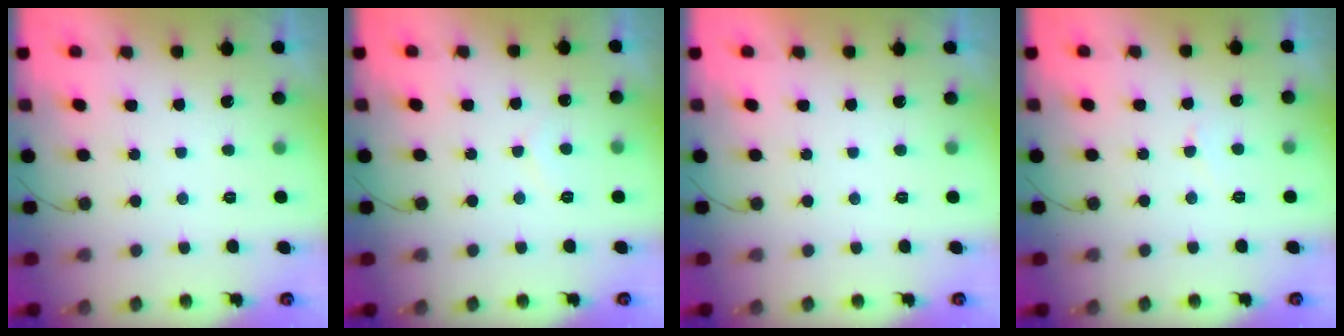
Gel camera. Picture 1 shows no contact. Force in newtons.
{"total": 3.8, "press": 3.8, "slide": 0.3}
{"total": 2.0, "press": 2.0, "slide": 0.1}
{"total": 2.5, "press": 2.4, "slide": 0.3}